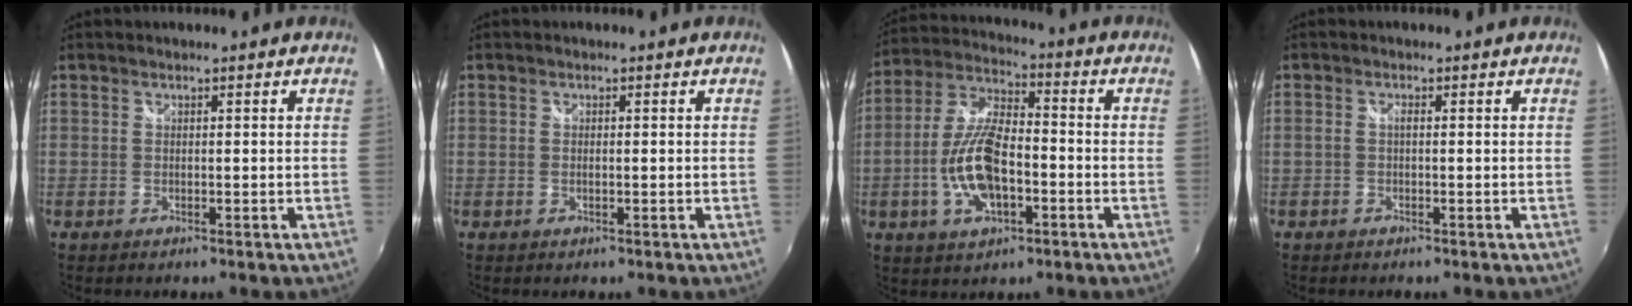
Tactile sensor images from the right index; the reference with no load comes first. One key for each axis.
{"total": 0.8, "fx": 0.0, "fy": 0.1, "fz": 0.7, "tx": -0.016, "ty": 0.000, "tz": -0.002}
{"total": 13.2, "fx": -3.7, "fy": 5.9, "fz": 11.2, "tx": -0.236, "ty": 0.004, "tz": -0.068}
{"total": 0.9, "fx": -0.1, "fy": 0.2, "fz": 0.9, "tx": -0.016, "ty": 0.003, "tz": -0.004}